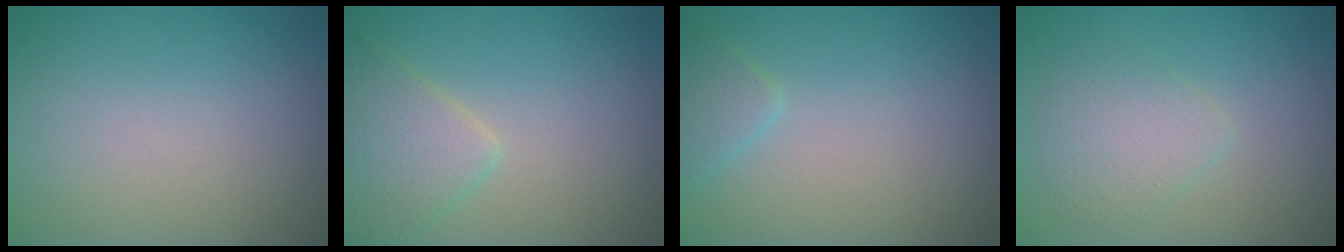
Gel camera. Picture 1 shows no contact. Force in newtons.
{"total": 3.4, "press": 3.4, "slide": 0.1}
{"total": 1.5, "press": 1.5, "slide": 0.1}
{"total": 2.6, "press": 2.5, "slide": 0.1}